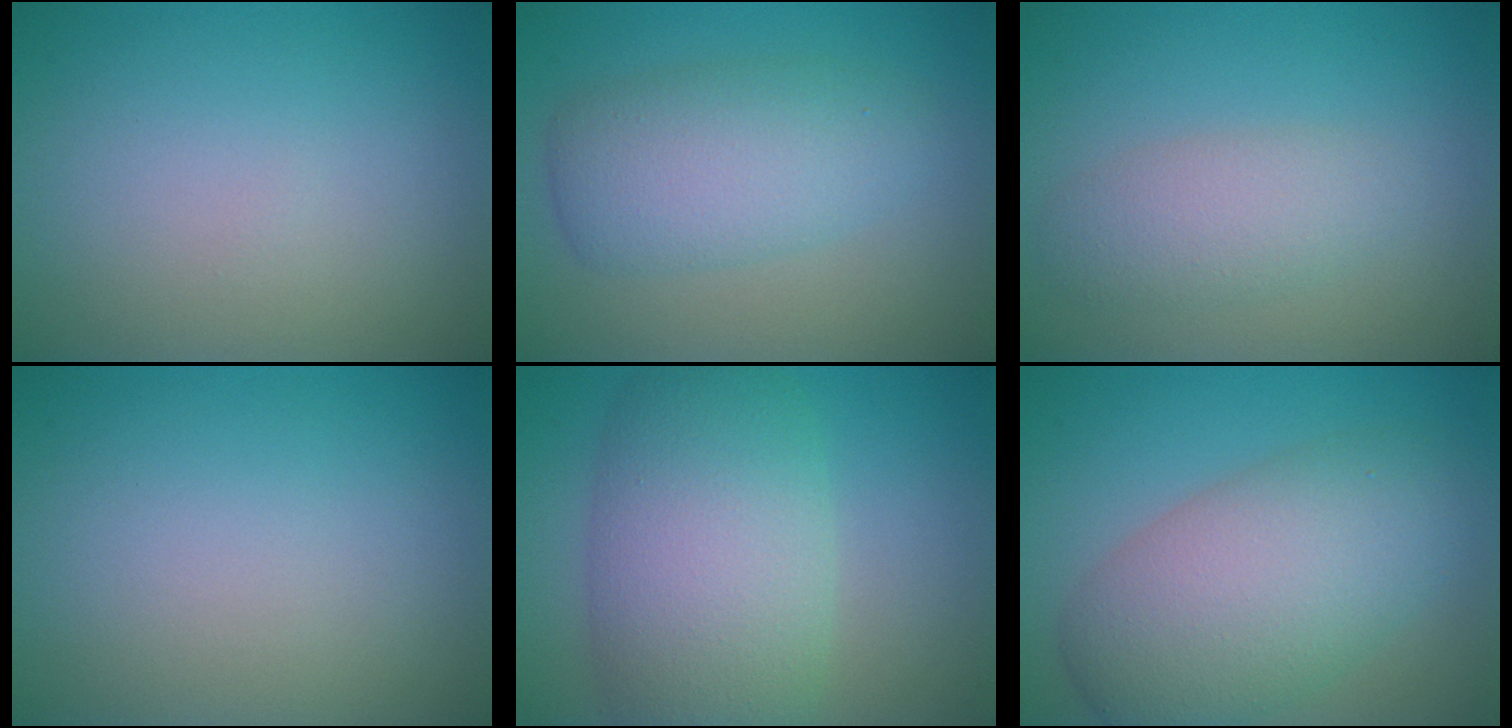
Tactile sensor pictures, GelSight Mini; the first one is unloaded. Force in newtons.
{"total": 5.0, "press": 5.0, "slide": 0.2}
{"total": 3.0, "press": 3.0, "slide": 0.1}
{"total": 0.0}
{"total": 9.1, "press": 9.1, "slide": 0.3}
{"total": 8.0, "press": 8.0, "slide": 0.4}